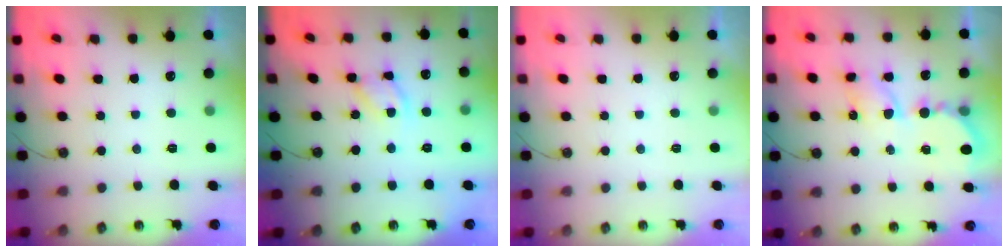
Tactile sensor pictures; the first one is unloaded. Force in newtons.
{"total": 9.7, "press": 9.7, "slide": 0.6}
{"total": 0.0}
{"total": 7.6, "press": 7.5, "slide": 0.6}